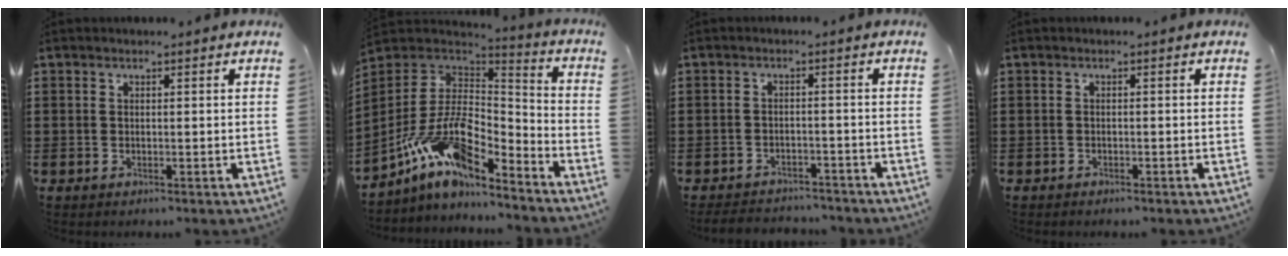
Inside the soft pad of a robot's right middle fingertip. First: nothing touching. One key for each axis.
{"total": 12.1, "fx": -7.4, "fy": 5.0, "fz": 8.2, "tx": -0.183, "ty": 0.009, "tz": -0.152}
{"total": 2.9, "fx": -2.9, "fy": 0.5, "fz": 0.0, "tx": -0.007, "ty": 0.000, "tz": -0.063}
{"total": 0.7, "fx": -0.7, "fy": 0.2, "fz": 0.1, "tx": -0.003, "ty": 0.001, "tz": -0.014}